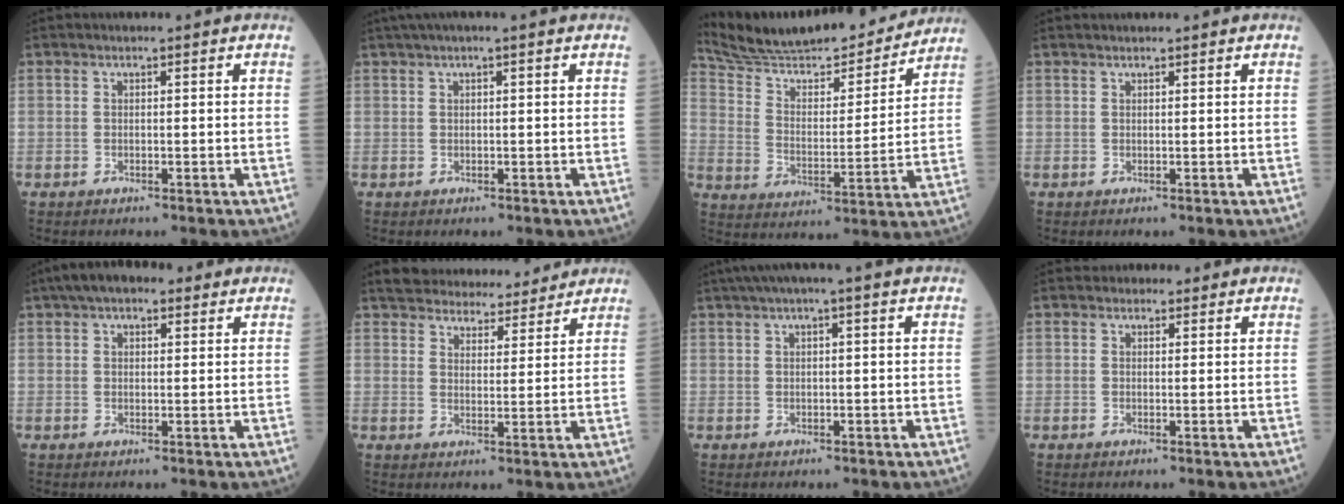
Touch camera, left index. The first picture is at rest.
{"total": 2.9, "force": [2.1, -0.5, 2.0], "torque": [-0.036, 0.024, 0.040]}
{"total": 21.1, "force": [19.6, 3.4, 7.0], "torque": [-0.114, -0.003, 0.300]}
{"total": 1.1, "force": [1.1, 0.1, 0.3], "torque": [-0.007, 0.015, 0.021]}
{"total": 7.0, "force": [4.8, 2.9, 4.2], "torque": [-0.064, 0.039, 0.073]}
{"total": 13.4, "force": [12.5, 3.4, 3.5], "torque": [-0.040, 0.019, 0.173]}
{"total": 5.3, "force": [3.8, -0.4, 3.6], "torque": [-0.060, 0.037, 0.059]}
{"total": 2.1, "force": [1.7, 1.2, -0.1], "torque": [0.004, 0.005, 0.016]}